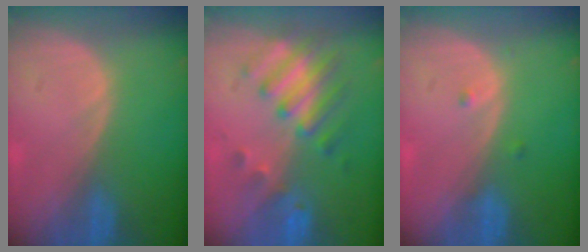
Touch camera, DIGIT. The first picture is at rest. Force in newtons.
{"total": 8.3, "press": 7.3, "slide": 4.1}
{"total": 0.8, "press": 0.8, "slide": 0.2}